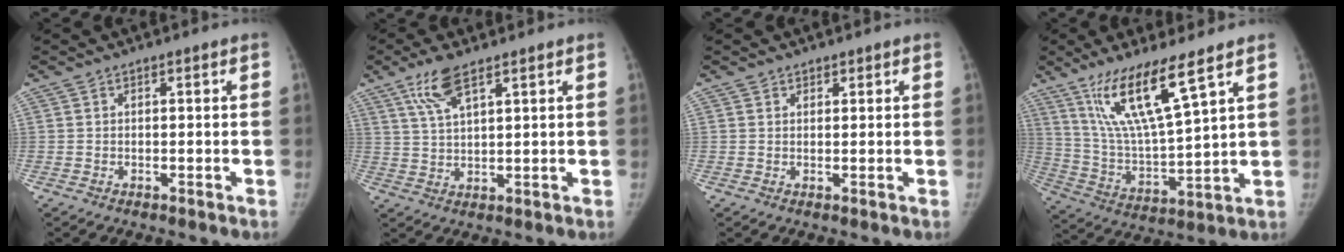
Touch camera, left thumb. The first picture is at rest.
{"total": 6.7, "force": [4.2, 2.0, 4.8], "torque": [-0.096, -0.012, 0.088]}
{"total": 1.3, "force": [1.0, 0.8, -0.1], "torque": [0.021, -0.006, 0.009]}
{"total": 15.5, "force": [9.4, 2.2, 12.1], "torque": [-0.233, -0.053, 0.193]}